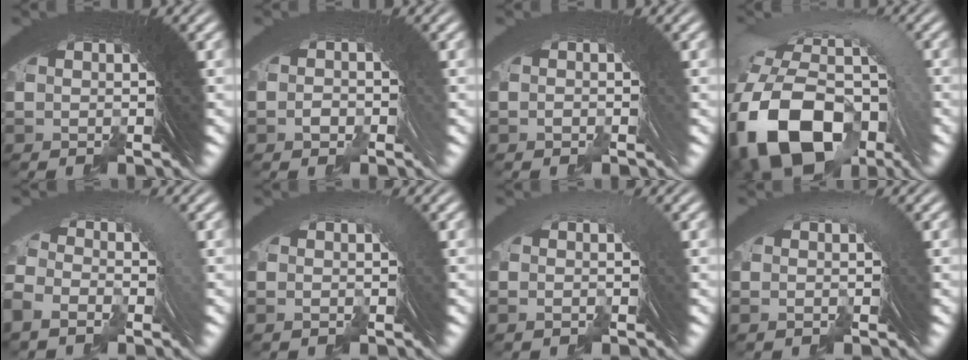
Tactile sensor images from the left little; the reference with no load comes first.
{"total": 0.8, "force": [-0.6, -0.4, -0.4], "torque": [0.014, 0.009, -0.012]}
{"total": 1.0, "force": [-0.6, -0.7, -0.4], "torque": [0.015, 0.009, -0.010]}
{"total": 12.1, "force": [-2.4, 8.0, 8.7], "torque": [-0.176, -0.029, -0.024]}
{"total": 1.4, "force": [-0.3, 0.8, 1.1], "torque": [-0.011, 0.007, -0.007]}
{"total": 0.7, "force": [-0.5, 0.2, 0.5], "torque": [0.016, 0.012, -0.013]}
{"total": 0.8, "force": [-0.1, 0.4, 0.7], "torque": [0.022, 0.020, -0.012]}
{"total": 0.8, "force": [-0.2, 0.4, 0.7], "torque": [0.015, 0.014, -0.010]}